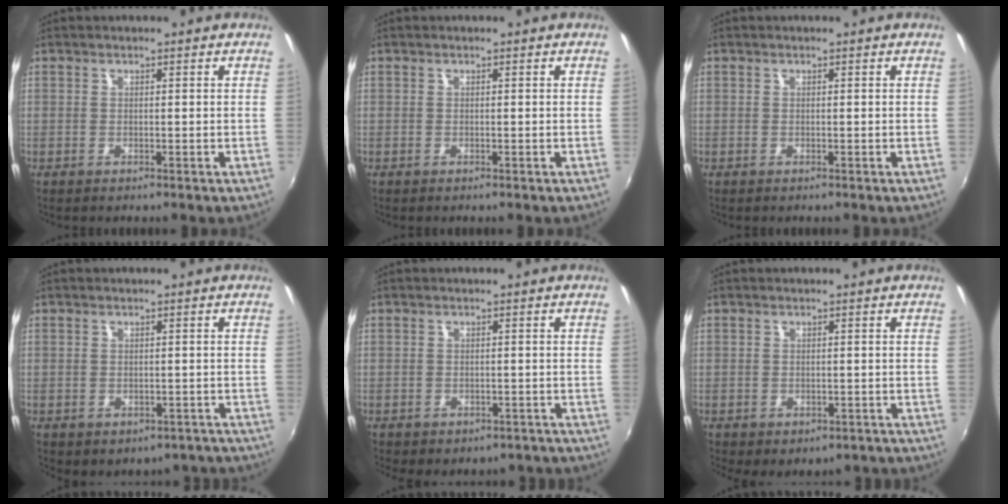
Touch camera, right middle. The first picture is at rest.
{"total": 0.0}
{"total": 0.0}
{"total": 6.7, "force": [-4.6, 4.5, 1.9], "torque": [-0.026, 0.015, -0.034]}
{"total": 5.8, "force": [-4.2, 3.8, 1.6], "torque": [-0.026, 0.011, -0.035]}
{"total": 5.4, "force": [-3.3, 3.8, 2.0], "torque": [-0.034, 0.001, -0.025]}